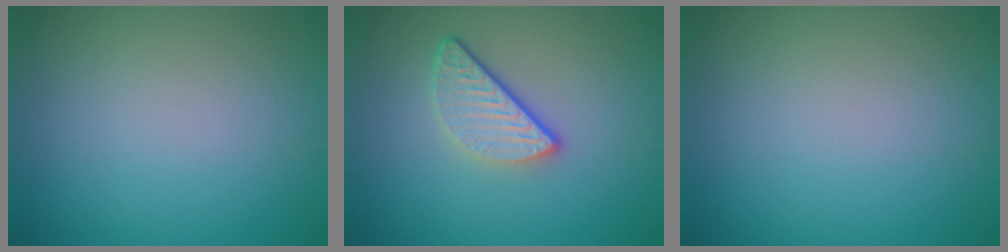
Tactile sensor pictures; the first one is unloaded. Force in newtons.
{"total": 3.3, "press": 2.6, "slide": 2.1}
{"total": 0.0}